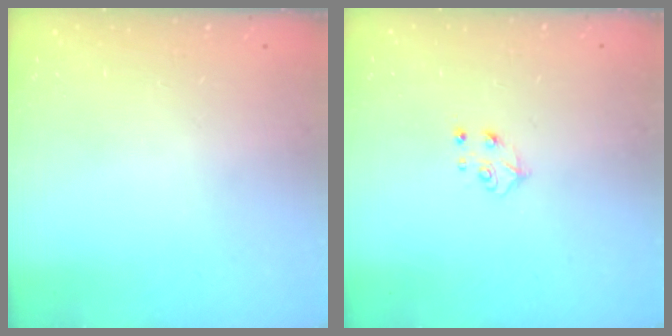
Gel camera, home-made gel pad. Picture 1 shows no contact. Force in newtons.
{"total": 5.2, "press": 5.1, "slide": 0.7}